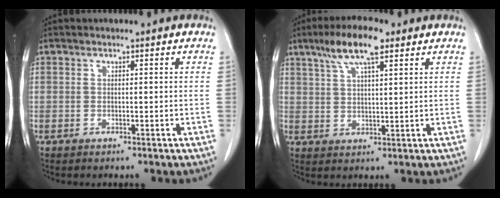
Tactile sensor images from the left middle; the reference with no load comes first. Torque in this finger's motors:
{"motor_torque": [1.19, -0.95, 0.14, 0.11]}